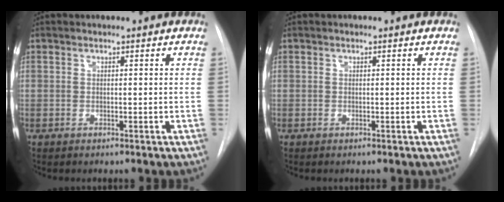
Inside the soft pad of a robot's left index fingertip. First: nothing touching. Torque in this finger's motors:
{"motor_torque": [-0.08, -0.01, 0.03, 0.01]}